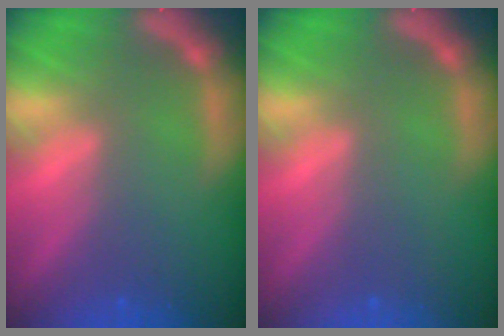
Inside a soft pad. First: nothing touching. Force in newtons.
{"total": 0.0}